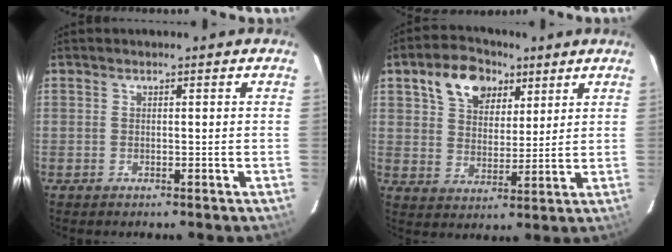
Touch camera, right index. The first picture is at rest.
{"total": 11.1, "force": [6.0, 7.3, 5.8], "torque": [-0.112, 0.026, 0.105]}